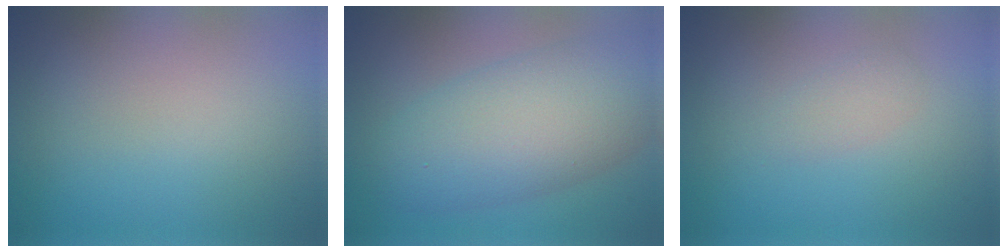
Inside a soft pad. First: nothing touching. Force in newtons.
{"total": 8.1, "press": 8.1, "slide": 0.3}
{"total": 1.2, "press": 1.2, "slide": 0.0}